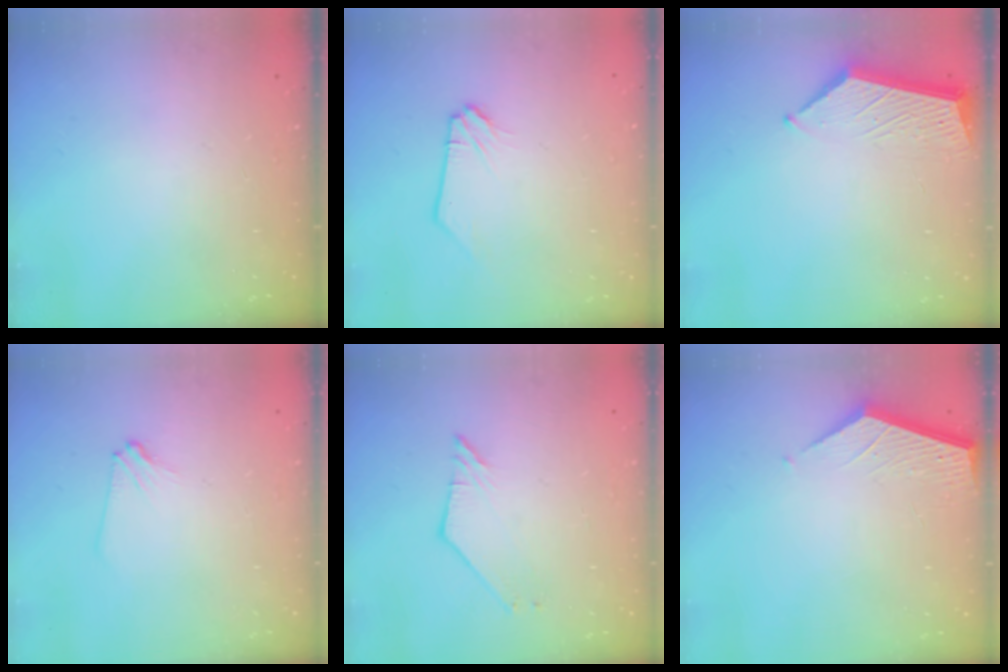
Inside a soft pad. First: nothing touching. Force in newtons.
{"total": 0.0}
{"total": 7.1, "press": 7.1, "slide": 0.6}
{"total": 3.2, "press": 3.2, "slide": 0.5}
{"total": 2.2, "press": 2.2, "slide": 0.4}
{"total": 3.6, "press": 3.6, "slide": 0.4}